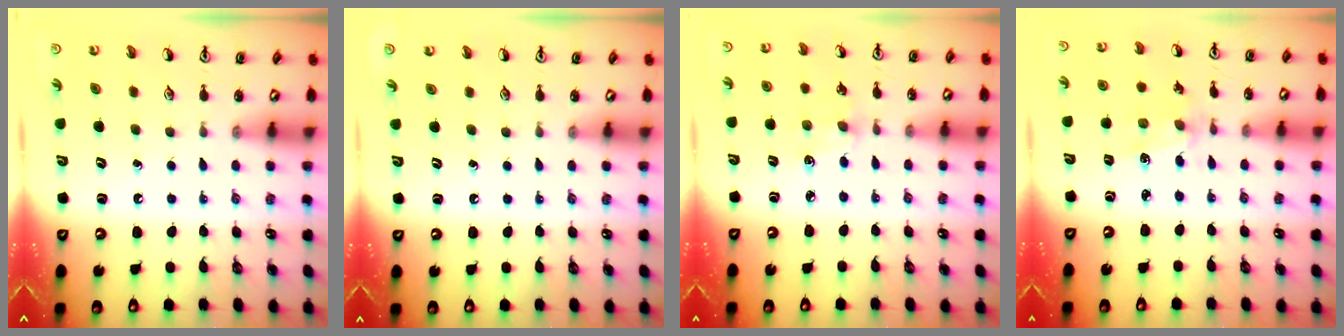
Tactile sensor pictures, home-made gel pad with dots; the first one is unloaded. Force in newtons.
{"total": 0.0}
{"total": 4.1, "press": 4.1, "slide": 0.6}
{"total": 2.0, "press": 2.0, "slide": 0.3}